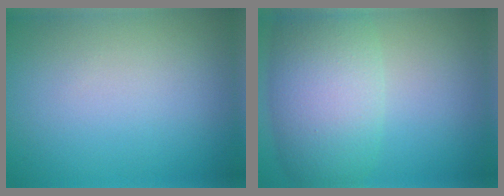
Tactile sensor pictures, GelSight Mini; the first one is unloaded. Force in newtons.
{"total": 7.6, "press": 7.6, "slide": 0.6}